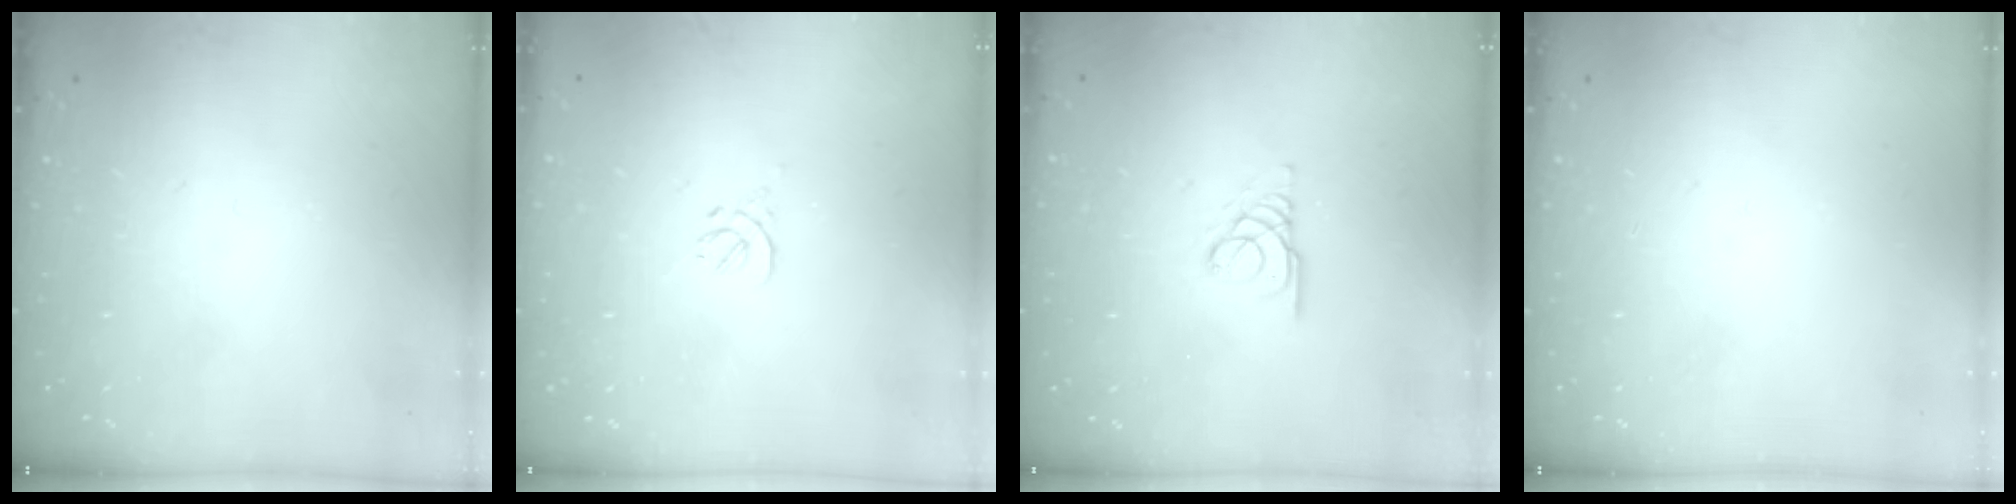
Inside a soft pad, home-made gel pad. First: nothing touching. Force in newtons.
{"total": 0.0}
{"total": 3.0, "press": 3.0, "slide": 0.1}
{"total": 0.0}